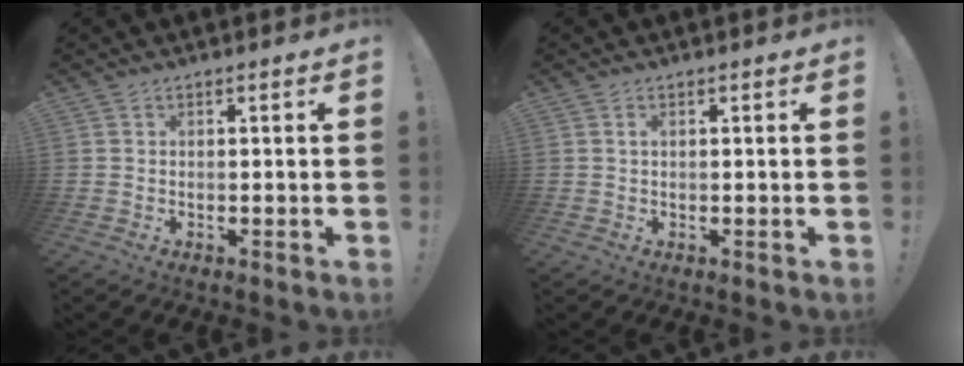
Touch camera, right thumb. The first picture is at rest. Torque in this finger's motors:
{"motor_torque": [-0.16, -0.03, 0.19, 0.14, 0.08]}